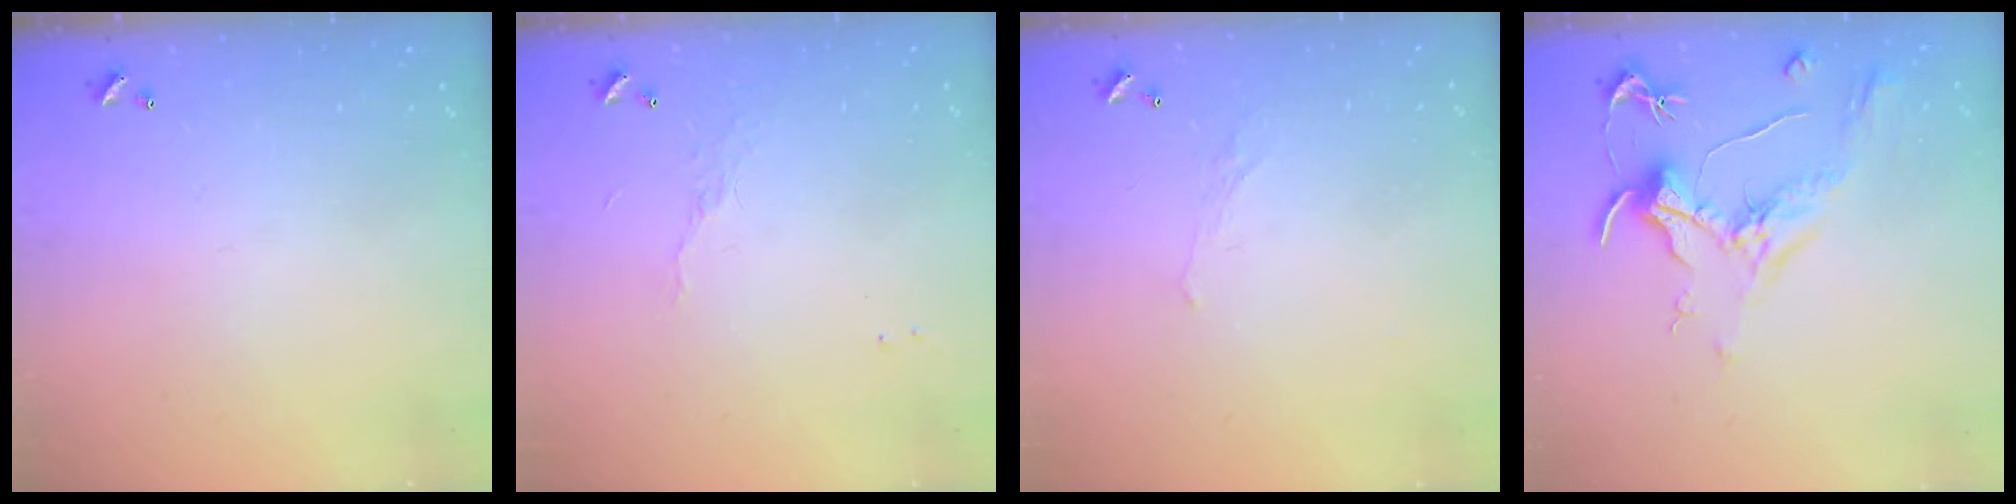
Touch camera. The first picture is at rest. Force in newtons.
{"total": 4.3, "press": 4.3, "slide": 0.5}
{"total": 0.6, "press": 0.2, "slide": 0.6}
{"total": 2.1, "press": 2.0, "slide": 0.8}